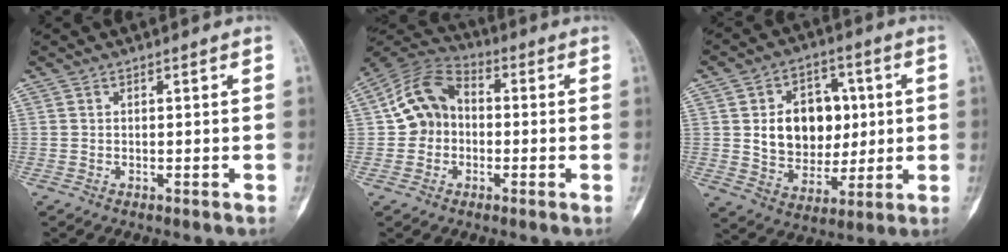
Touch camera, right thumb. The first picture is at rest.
{"total": 10.3, "force": [-0.4, 8.5, 5.9], "torque": [-0.090, 0.032, -0.023]}
{"total": 14.7, "force": [2.0, 11.1, 9.4], "torque": [-0.090, 0.000, 0.044]}